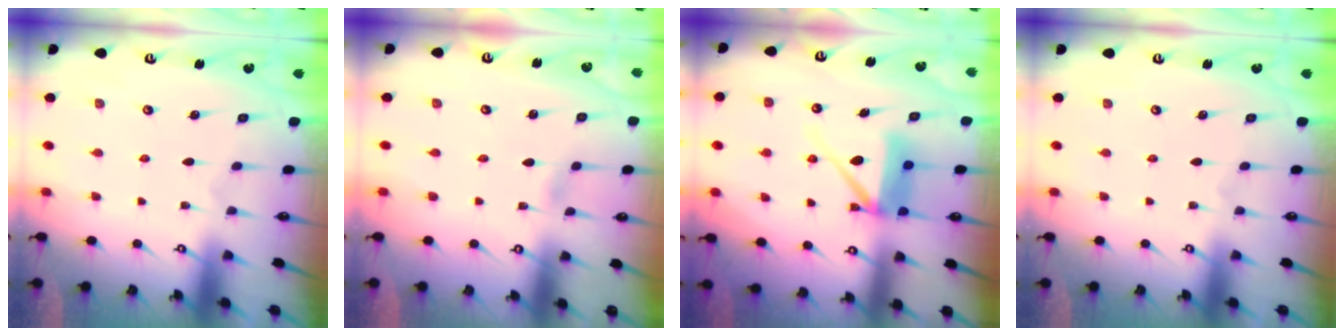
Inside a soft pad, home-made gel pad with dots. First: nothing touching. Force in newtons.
{"total": 1.6, "press": 1.6, "slide": 0.2}
{"total": 9.6, "press": 9.5, "slide": 0.9}
{"total": 0.0}